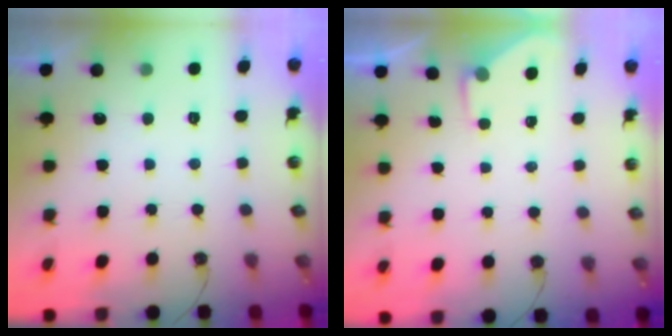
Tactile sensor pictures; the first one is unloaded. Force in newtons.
{"total": 2.7, "press": 2.6, "slide": 0.5}